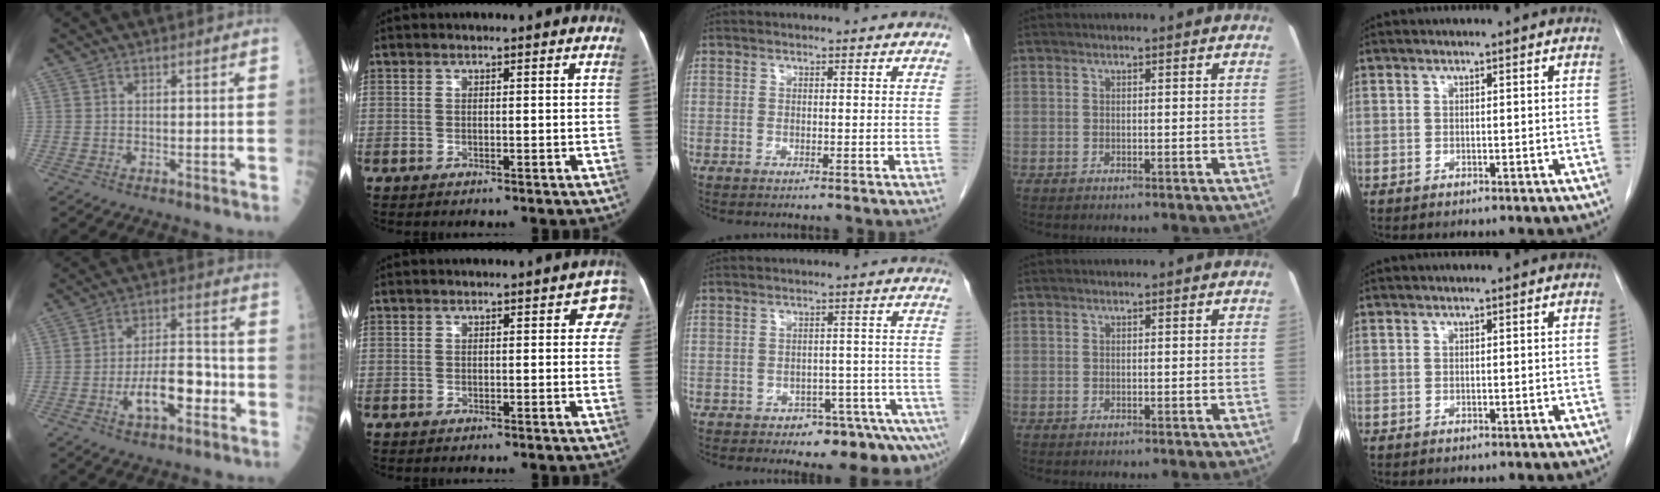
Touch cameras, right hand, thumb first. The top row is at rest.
{"thumb": {"total": 12.0, "force": [-3.9, 5.5, 10.0], "torque": [-0.153, 0.034, -0.064]}, "index": {"total": 3.7, "force": [1.8, 1.8, 2.6], "torque": [-0.009, 0.006, 0.008]}, "middle": {"total": 8.9, "force": [-6.3, 3.8, 4.9], "torque": [-0.040, 0.012, -0.084]}}